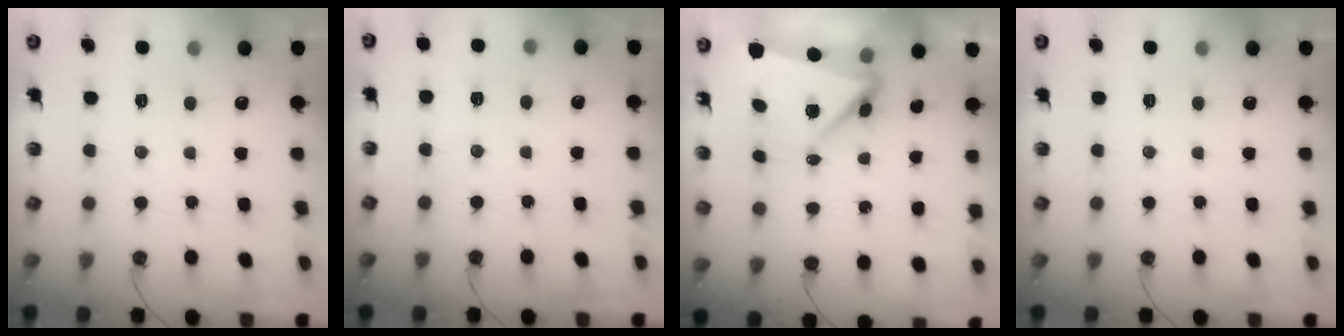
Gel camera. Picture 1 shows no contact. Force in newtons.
{"total": 3.0, "press": 2.1, "slide": 2.2}
{"total": 6.3, "press": 6.2, "slide": 1.1}
{"total": 0.0}